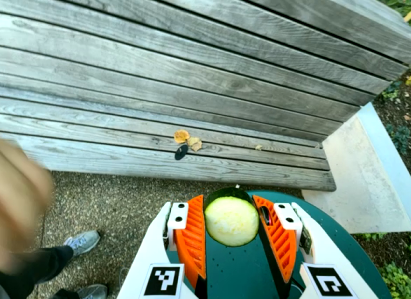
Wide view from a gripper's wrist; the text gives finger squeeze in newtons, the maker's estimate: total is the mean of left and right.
{"total": 9.7, "left": 9.5, "right": 9.8}